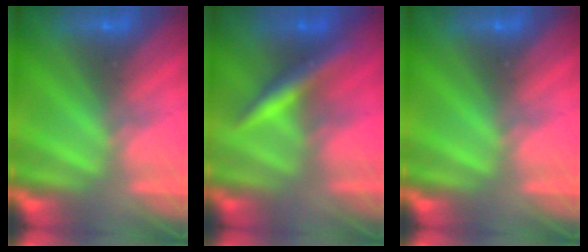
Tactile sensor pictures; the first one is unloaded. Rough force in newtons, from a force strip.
{"total": 2.4}
{"total": 0.0}